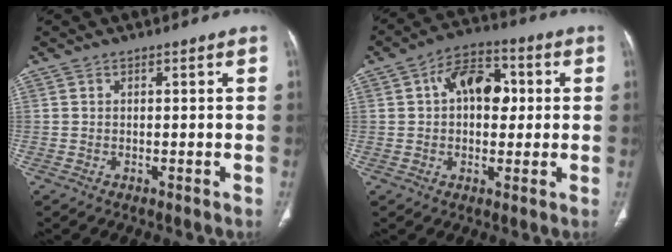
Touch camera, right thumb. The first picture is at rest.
{"total": 10.7, "force": [1.8, 6.9, 7.9], "torque": [-0.095, 0.022, 0.022]}